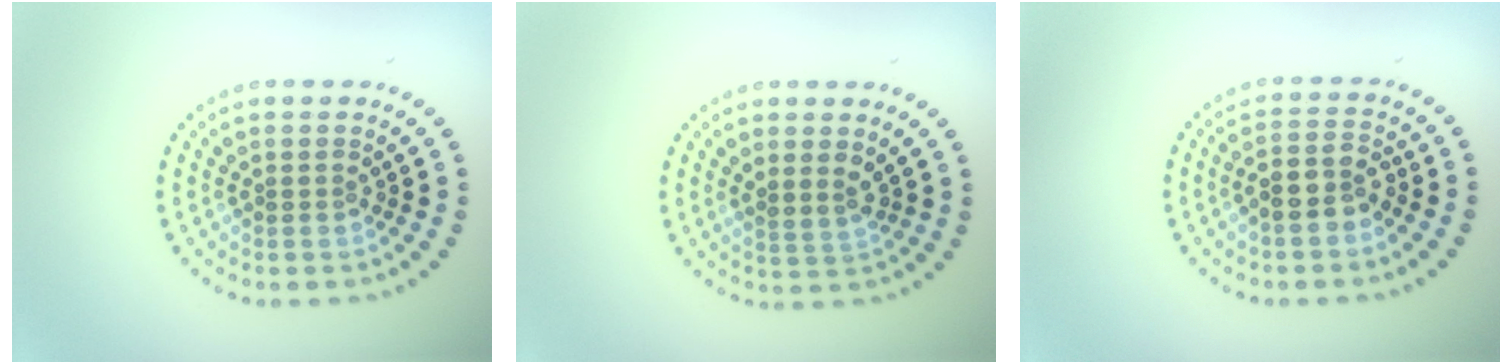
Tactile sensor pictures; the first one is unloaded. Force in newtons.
{"total": 1.7, "press": 1.3, "slide": 1.0}
{"total": 2.8, "press": 2.5, "slide": 1.1}